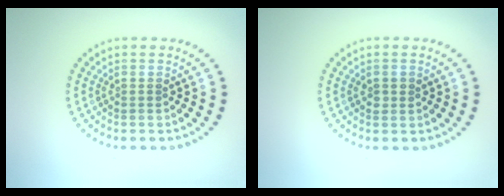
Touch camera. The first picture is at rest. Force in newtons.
{"total": 1.0, "press": 1.0, "slide": 0.1}